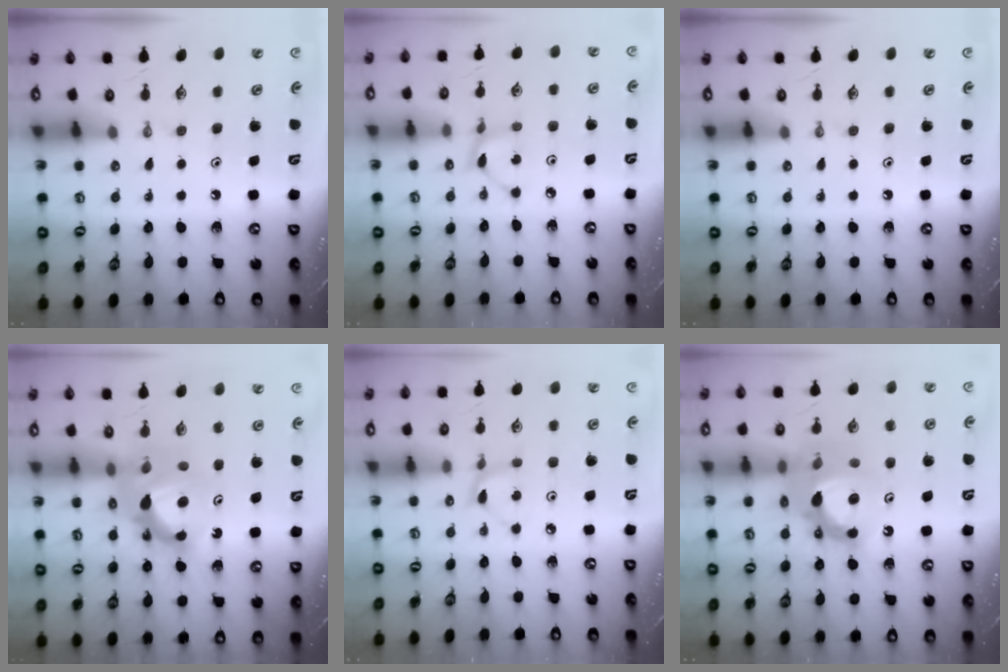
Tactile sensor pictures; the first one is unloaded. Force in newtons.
{"total": 2.8, "press": 2.8, "slide": 0.1}
{"total": 0.0}
{"total": 12.0, "press": 11.9, "slide": 1.0}
{"total": 2.9, "press": 2.9, "slide": 0.3}
{"total": 16.2, "press": 16.1, "slide": 1.6}